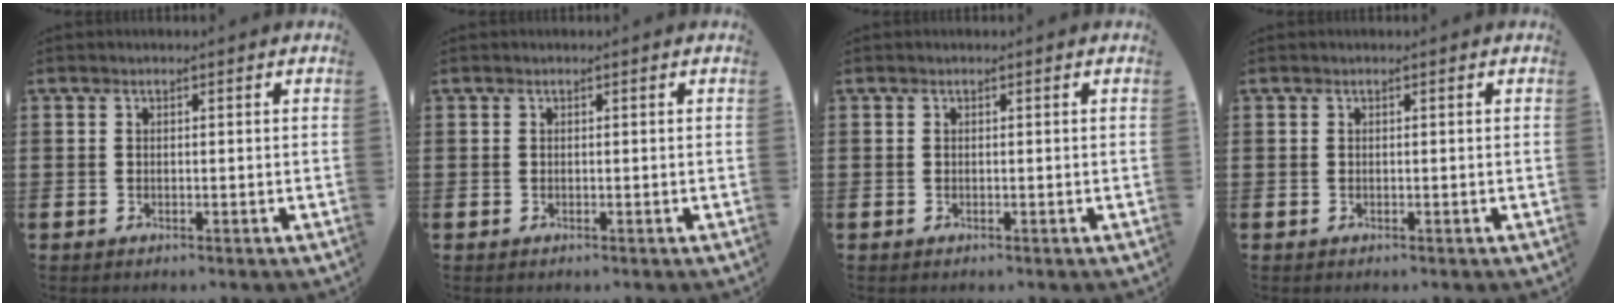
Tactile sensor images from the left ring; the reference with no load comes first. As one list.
[{"total": 0.0}, {"total": 0.0}, {"total": 0.0}]